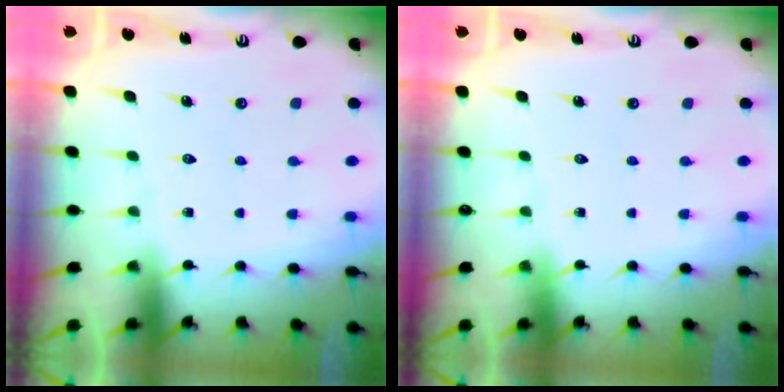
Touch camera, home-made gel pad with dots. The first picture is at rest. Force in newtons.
{"total": 0.0}